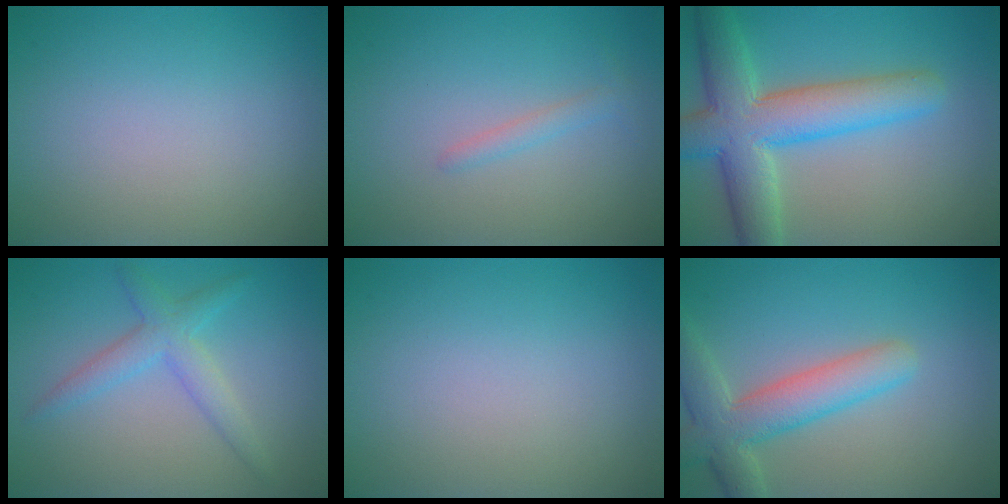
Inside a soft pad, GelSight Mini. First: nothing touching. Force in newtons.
{"total": 1.1, "press": 1.1, "slide": 0.1}
{"total": 8.3, "press": 8.3, "slide": 0.4}
{"total": 3.0, "press": 3.0, "slide": 0.1}
{"total": 0.0}
{"total": 5.4, "press": 5.4, "slide": 0.4}